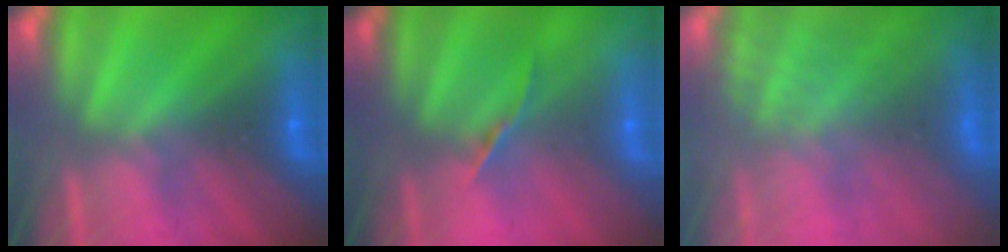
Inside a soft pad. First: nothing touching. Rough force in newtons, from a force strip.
{"total": 1.8}
{"total": 8.9}